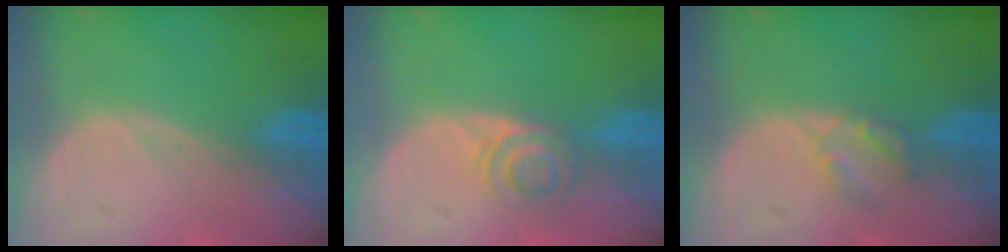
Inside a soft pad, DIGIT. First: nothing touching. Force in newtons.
{"total": 3.8, "press": 3.6, "slide": 0.9}
{"total": 2.8, "press": 2.8, "slide": 0.3}